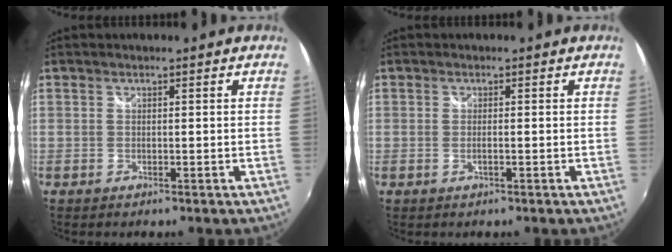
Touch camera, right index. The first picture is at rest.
{"total": 1.1, "force": [-0.4, 0.1, 1.0], "torque": [-0.020, -0.001, -0.007]}